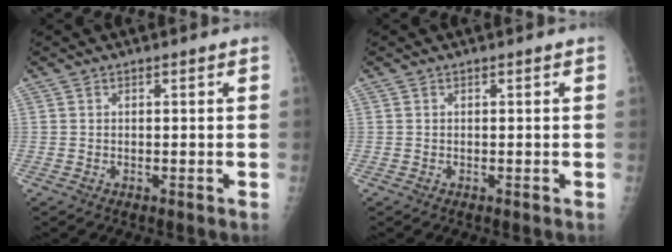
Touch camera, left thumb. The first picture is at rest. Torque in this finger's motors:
{"motor_torque": [0.01, 0.01, -0.02, -0.05, 0.00]}